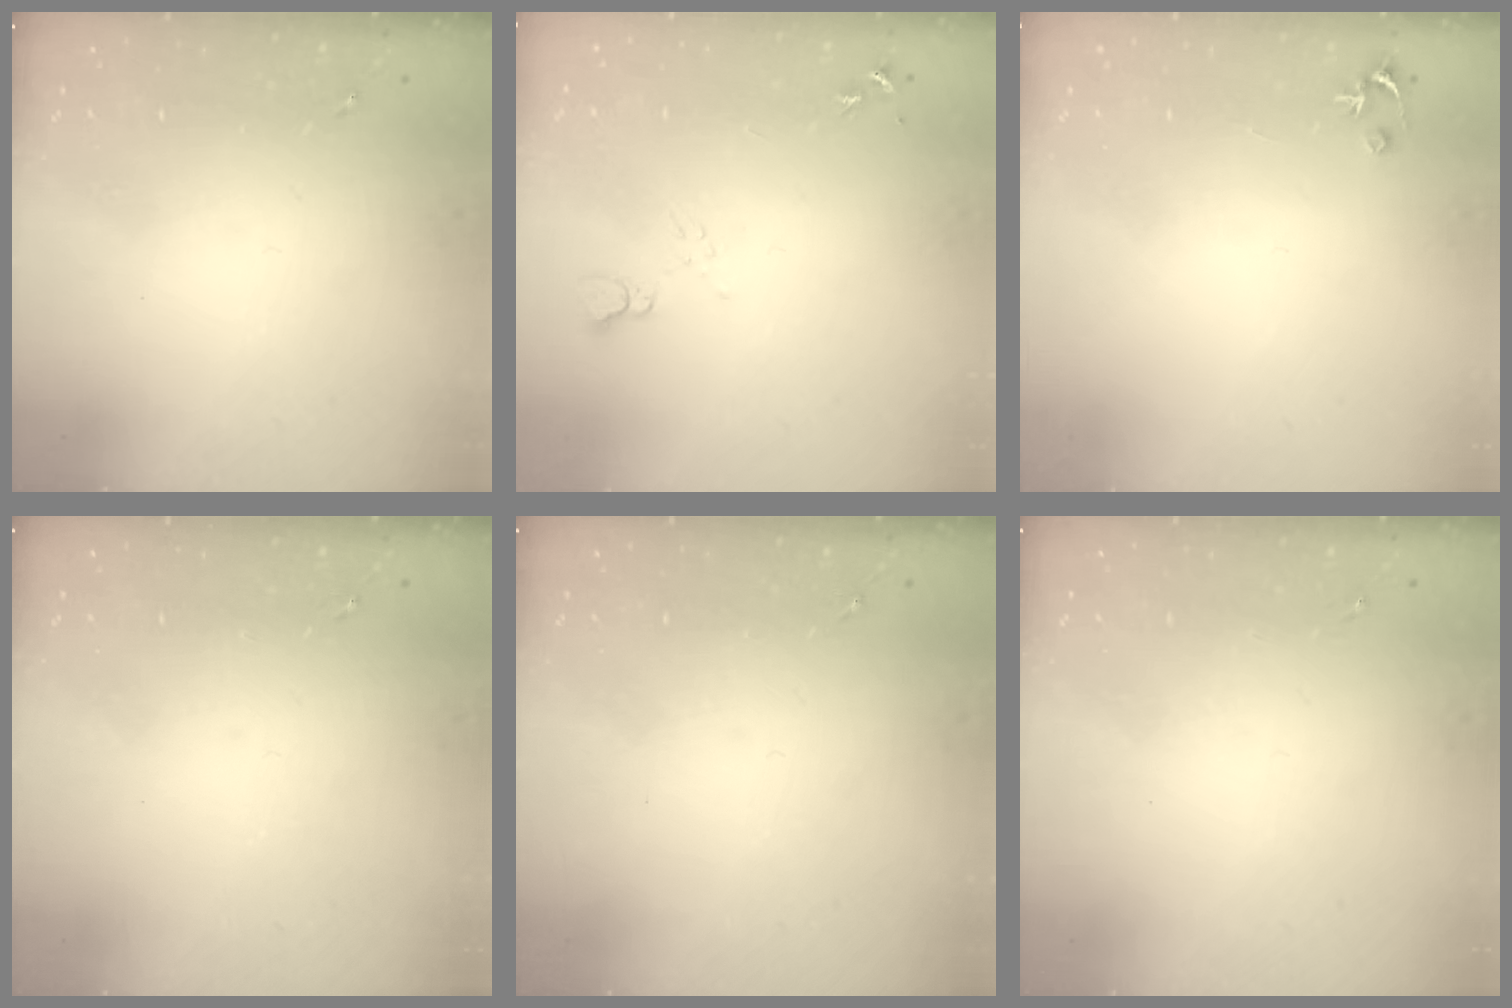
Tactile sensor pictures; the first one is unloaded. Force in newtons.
{"total": 5.9, "press": 5.8, "slide": 0.6}
{"total": 2.5, "press": 2.5, "slide": 0.2}
{"total": 0.0}
{"total": 0.0}
{"total": 0.0}